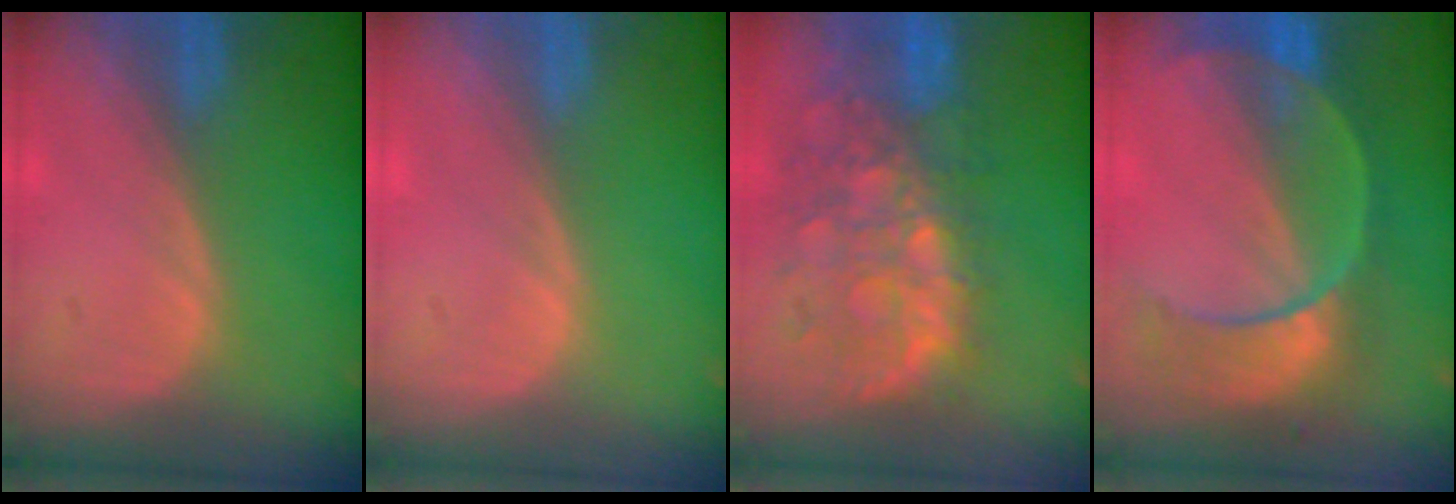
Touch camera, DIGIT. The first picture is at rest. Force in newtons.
{"total": 0.0}
{"total": 11.2, "press": 9.8, "slide": 5.6}
{"total": 9.7, "press": 8.6, "slide": 4.5}